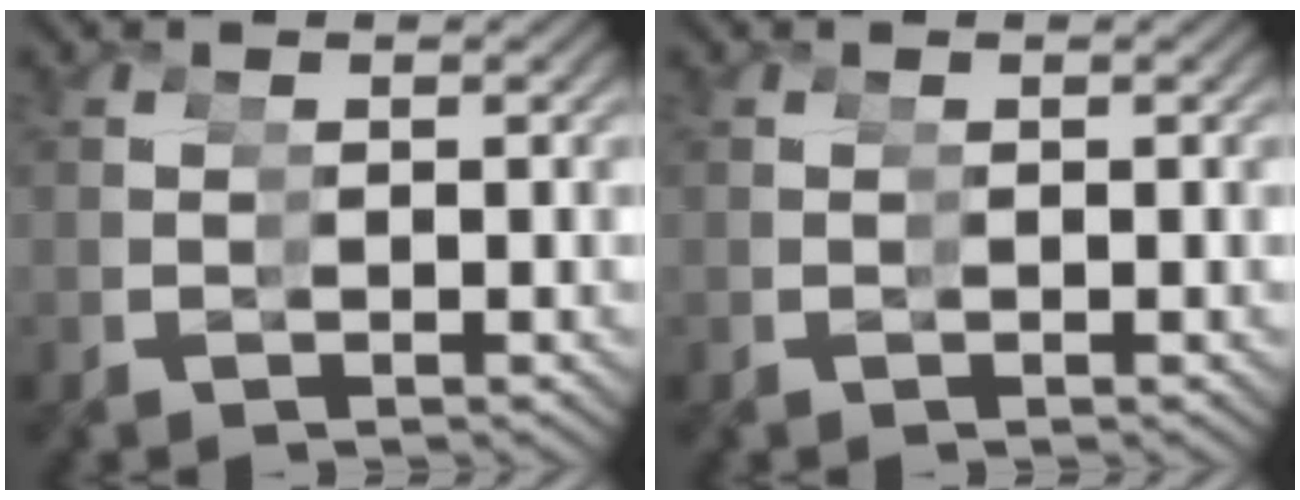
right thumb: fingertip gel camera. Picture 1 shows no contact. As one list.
[{"total": 0.0}]